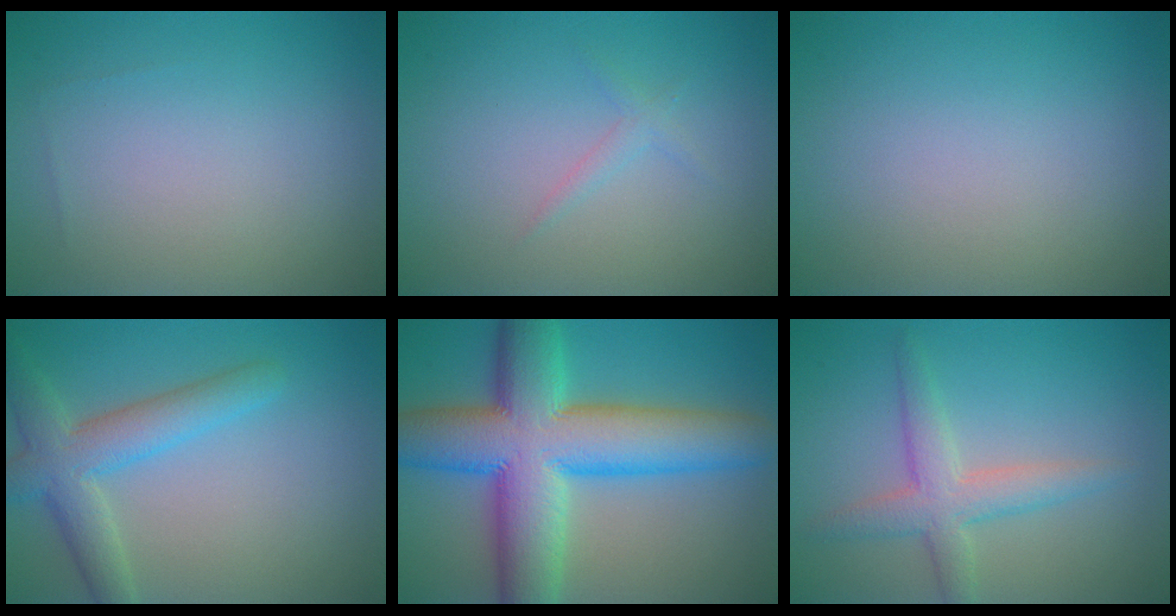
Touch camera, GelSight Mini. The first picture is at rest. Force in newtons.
{"total": 1.0, "press": 1.0, "slide": 0.0}
{"total": 0.0}
{"total": 4.8, "press": 4.8, "slide": 0.3}
{"total": 13.3, "press": 13.3, "slide": 0.3}
{"total": 3.6, "press": 3.6, "slide": 0.3}